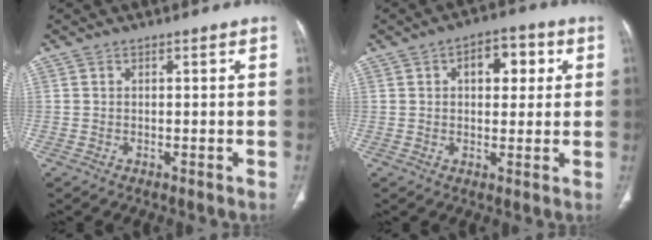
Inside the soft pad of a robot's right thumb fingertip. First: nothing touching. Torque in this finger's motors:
{"motor_torque": [-0.71, 0.41, 0.25, 0.04, 0.06]}